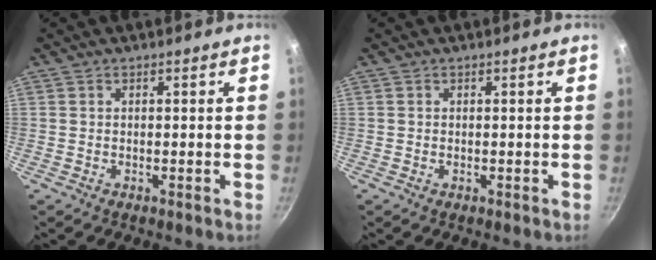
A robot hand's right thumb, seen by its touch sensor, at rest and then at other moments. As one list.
[{"total": 0.0}]